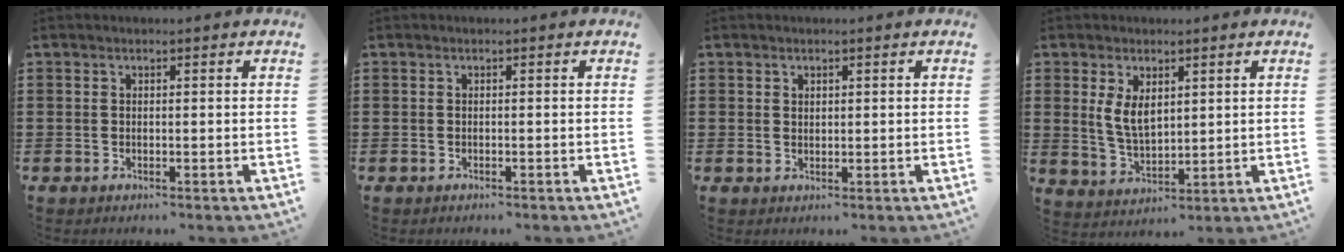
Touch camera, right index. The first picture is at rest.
{"total": 0.0}
{"total": 1.0, "force": [0.8, 0.6, 0.2], "torque": [-0.005, 0.002, 0.015]}
{"total": 5.2, "force": [1.7, 2.9, 4.0], "torque": [-0.092, 0.003, 0.030]}